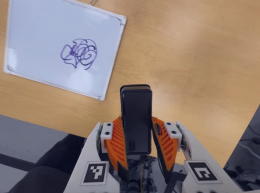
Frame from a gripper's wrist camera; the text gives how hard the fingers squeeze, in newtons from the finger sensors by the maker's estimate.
{"total": 4.6, "left": 3.5, "right": 5.7}